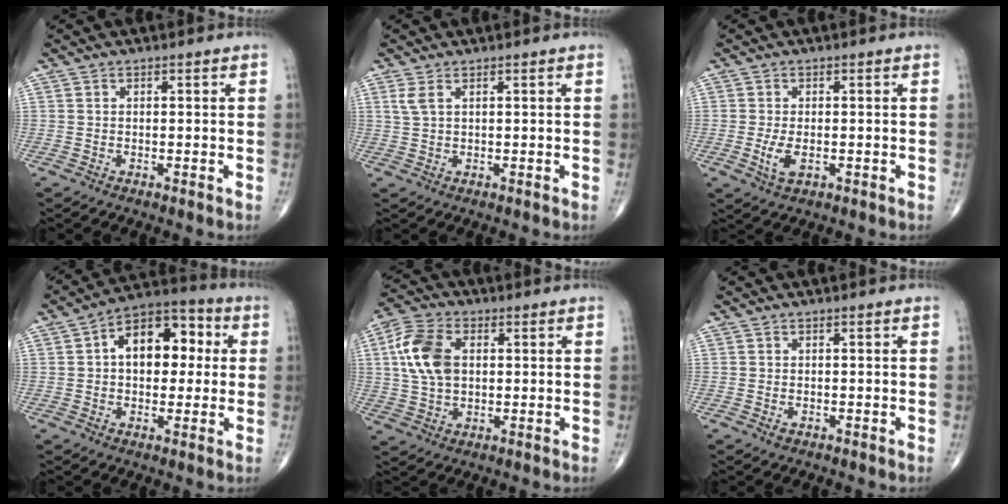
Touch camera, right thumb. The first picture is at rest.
{"total": 2.1, "force": [1.0, 0.8, 1.6], "torque": [-0.043, 0.007, 0.030]}
{"total": 3.7, "force": [-0.8, 1.8, 3.1], "torque": [-0.063, -0.005, -0.012]}
{"total": 13.7, "force": [2.2, 8.5, 10.5], "torque": [-0.120, 0.031, 0.022]}
{"total": 11.2, "force": [2.0, 7.1, 8.5], "torque": [-0.171, 0.009, 0.035]}
{"total": 0.8, "force": [-0.4, 0.5, 0.5], "torque": [-0.007, 0.002, -0.003]}